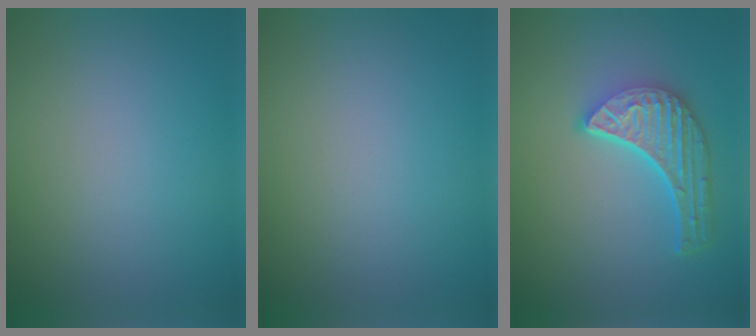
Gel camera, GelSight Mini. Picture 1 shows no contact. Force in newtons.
{"total": 0.0}
{"total": 5.7, "press": 4.2, "slide": 3.8}